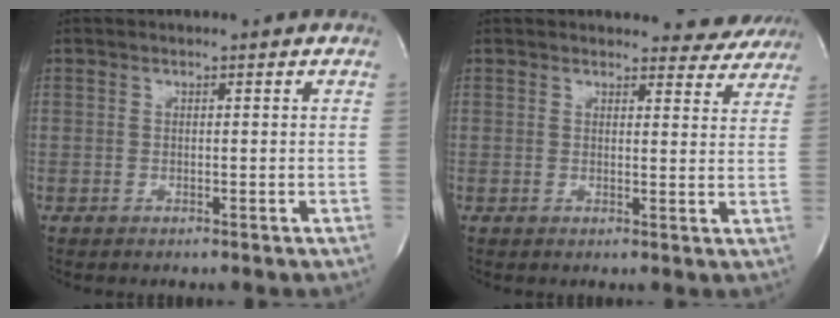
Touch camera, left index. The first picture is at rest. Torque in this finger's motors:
{"motor_torque": [0.17, -0.24, 0.24, 0.02]}